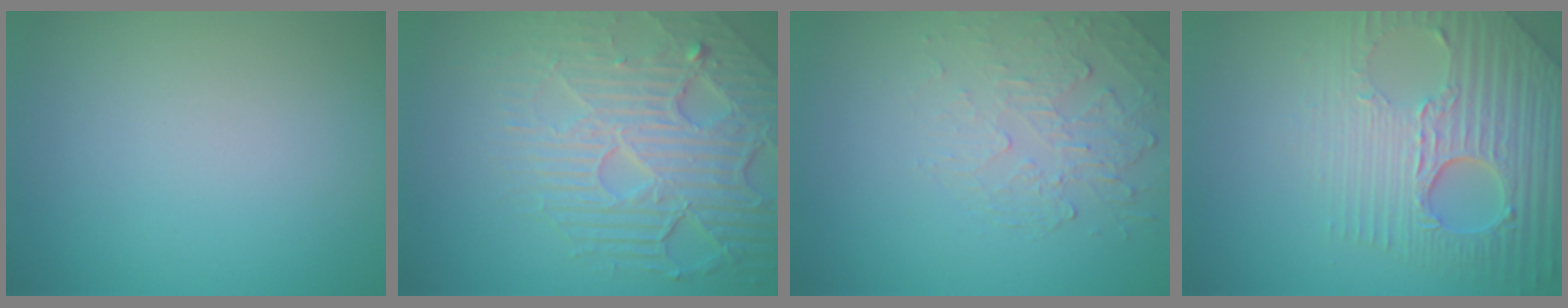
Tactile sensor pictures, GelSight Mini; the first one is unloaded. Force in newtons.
{"total": 8.2, "press": 5.7, "slide": 5.9}
{"total": 2.2, "press": 1.1, "slide": 1.9}
{"total": 6.6, "press": 5.4, "slide": 3.8}